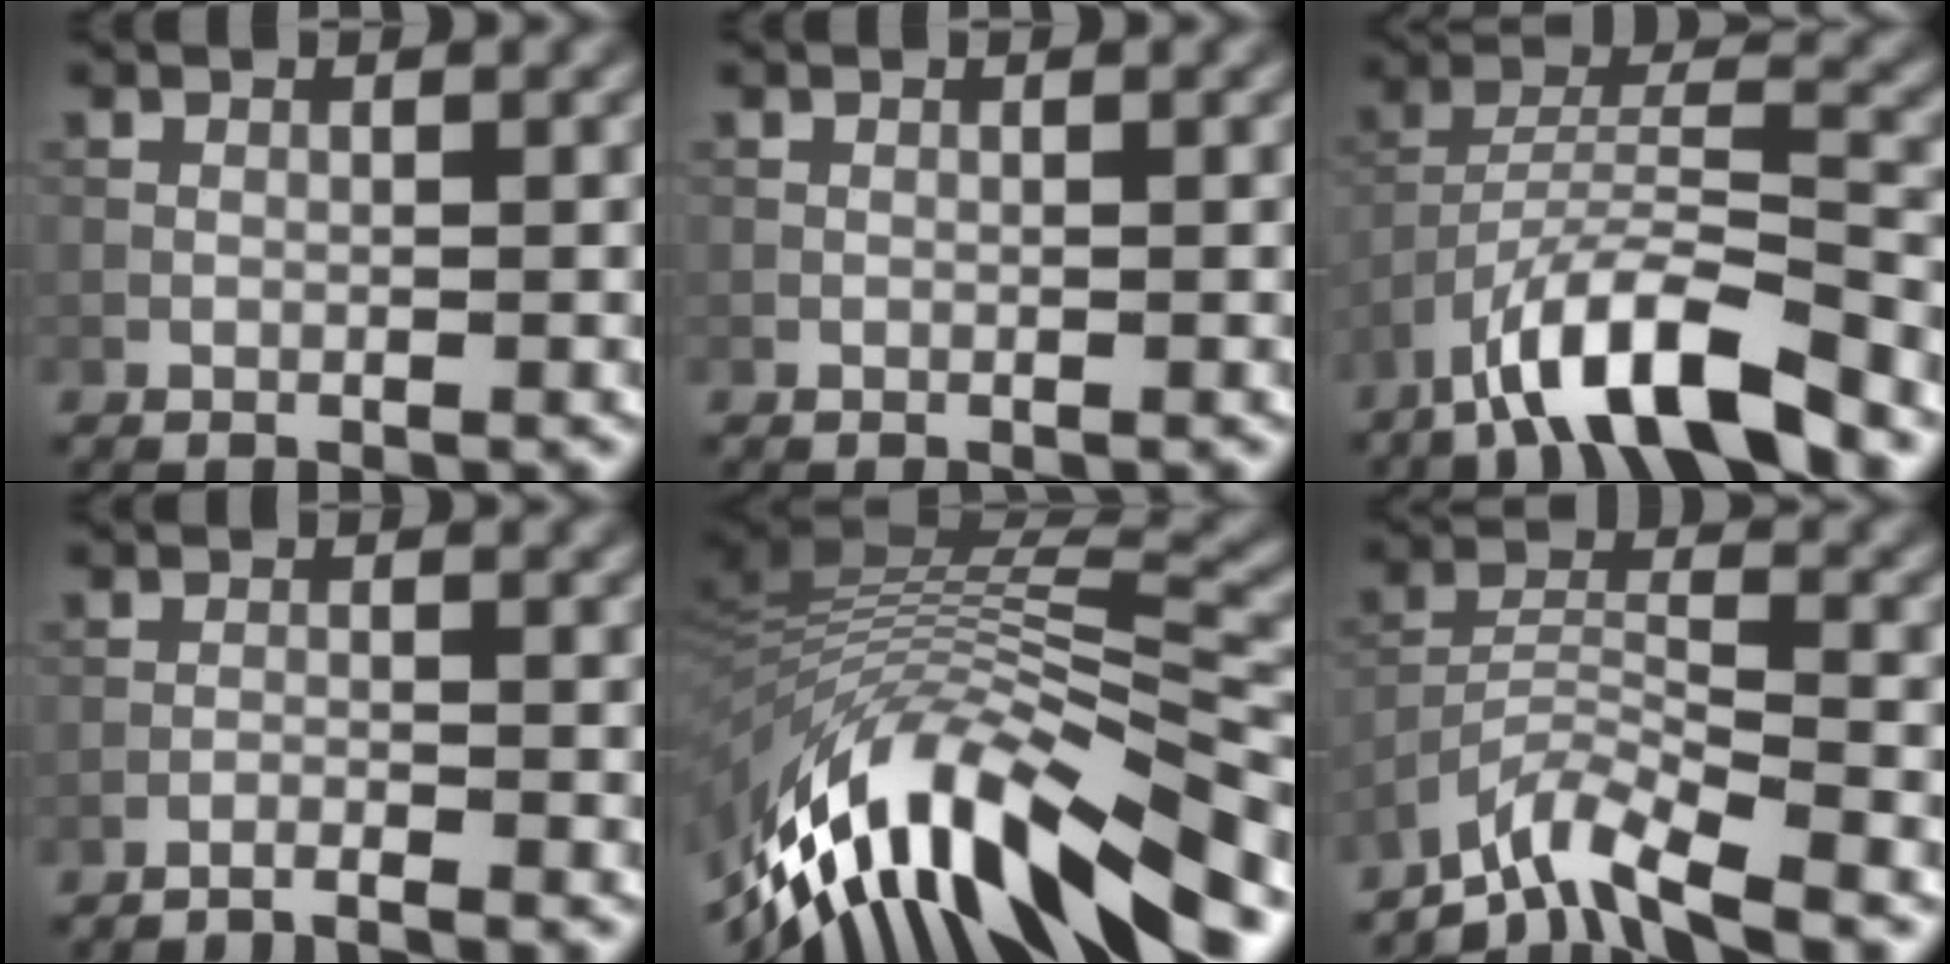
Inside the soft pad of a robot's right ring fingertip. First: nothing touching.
{"total": 0.0}
{"total": 9.3, "force": [-6.6, 2.1, 6.2], "torque": [-0.105, 0.006, -0.120]}
{"total": 2.3, "force": [-2.2, 0.1, 0.7], "torque": [-0.010, -0.002, -0.043]}
{"total": 14.6, "force": [-7.7, 5.2, 11.3], "torque": [-0.225, 0.021, -0.135]}
{"total": 5.8, "force": [-5.1, 0.6, 2.7], "torque": [-0.046, -0.001, -0.102]}